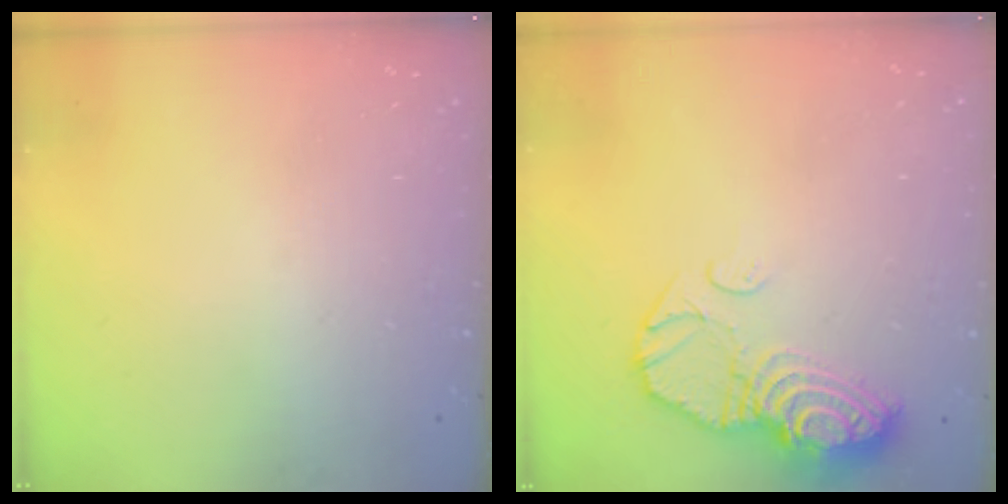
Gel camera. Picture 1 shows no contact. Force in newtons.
{"total": 12.2, "press": 12.1, "slide": 1.4}